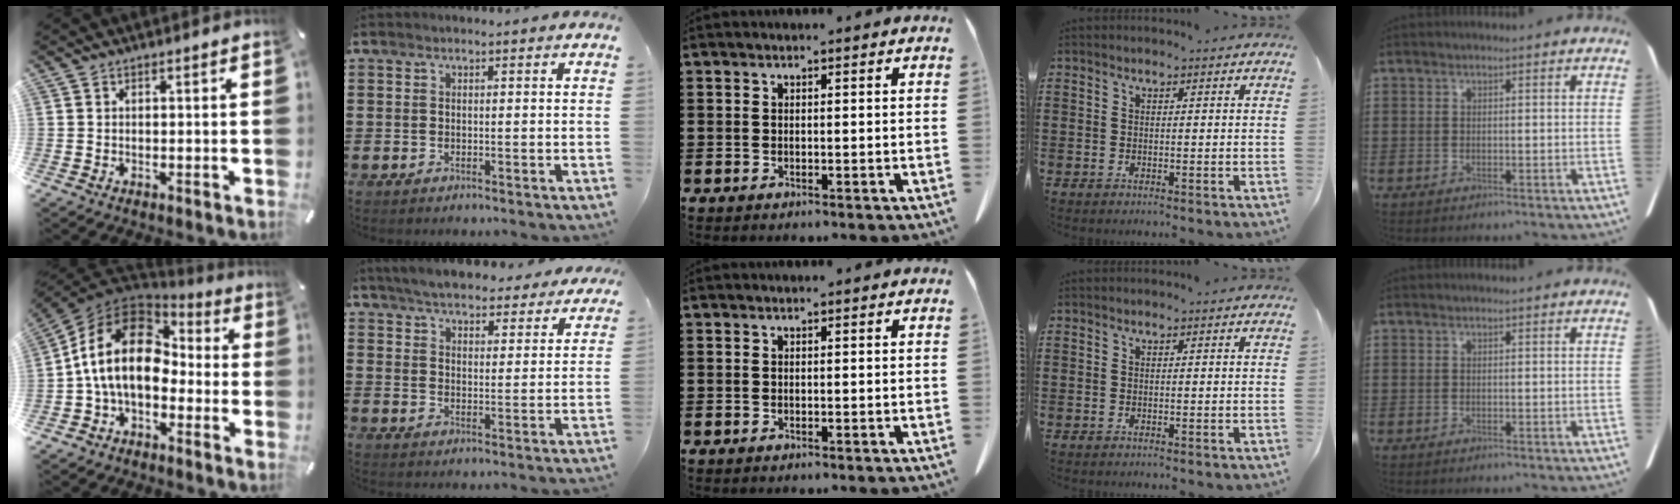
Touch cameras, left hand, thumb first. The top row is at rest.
{"thumb": {"total": 16.6, "force": [-0.7, 11.7, 11.8], "torque": [-0.260, 0.027, -0.017]}, "index": {"total": 5.4, "force": [5.3, 0.6, 1.0], "torque": [-0.044, -0.022, 0.095]}}